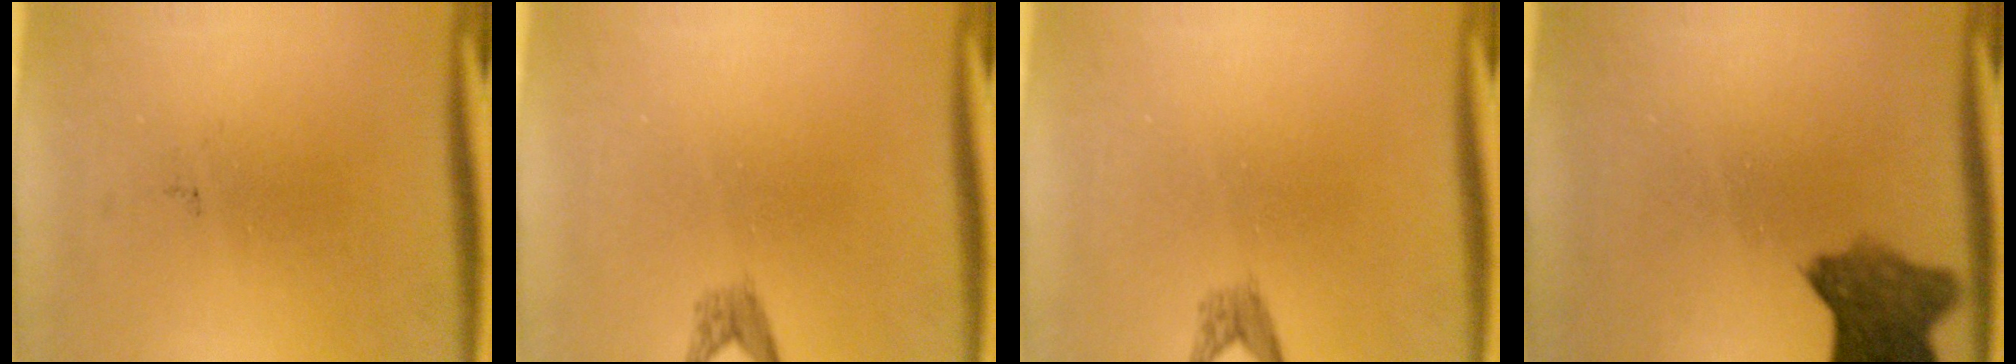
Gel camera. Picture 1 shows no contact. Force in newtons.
{"total": 1.4}
{"total": 1.4}
{"total": 7.3}